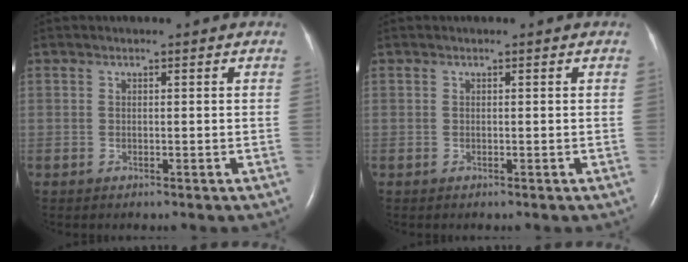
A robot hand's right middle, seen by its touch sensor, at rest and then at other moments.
{"total": 0.0}